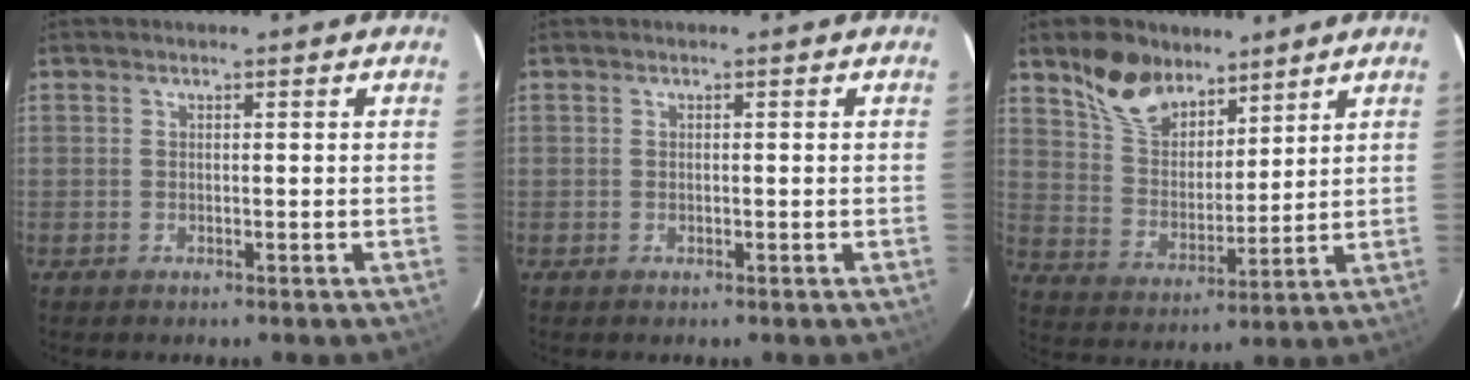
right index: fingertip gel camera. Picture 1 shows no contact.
{"total": 0.0}
{"total": 11.7, "force": [8.4, 6.3, 5.1], "torque": [-0.099, 0.015, 0.164]}